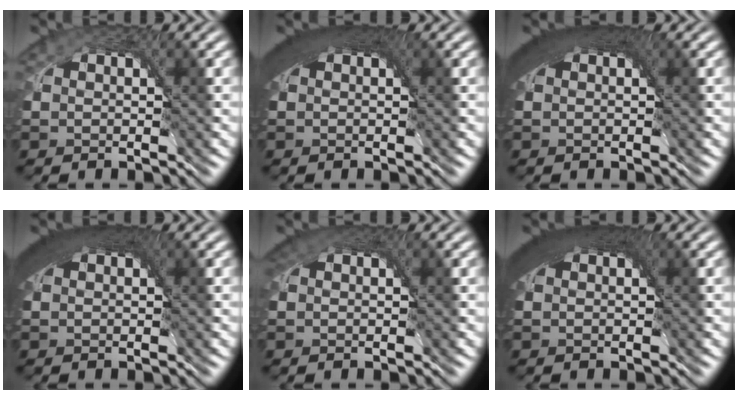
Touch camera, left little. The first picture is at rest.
{"total": 6.8, "force": [2.9, 3.2, 5.3], "torque": [-0.083, 0.018, 0.033]}
{"total": 7.4, "force": [3.1, 3.5, 5.7], "torque": [-0.089, 0.020, 0.034]}
{"total": 7.4, "force": [3.1, 3.5, 5.7], "torque": [-0.089, 0.019, 0.033]}
{"total": 3.8, "force": [1.9, 2.3, 2.3], "torque": [-0.043, 0.009, 0.022]}
{"total": 7.7, "force": [3.0, 3.7, 6.0], "torque": [-0.092, 0.020, 0.033]}